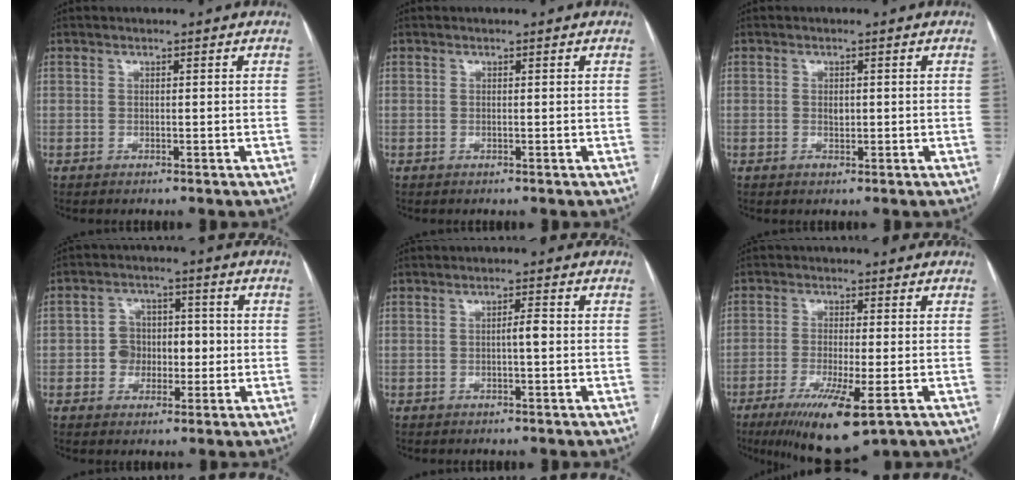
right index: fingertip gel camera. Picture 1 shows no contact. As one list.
[{"total": 0.0}, {"total": 1.3, "force": [-0.1, 0.8, 1.0], "torque": [-0.018, 0.000, 0.000]}, {"total": 6.0, "force": [-0.8, 5.1, 3.1], "torque": [-0.048, 0.027, -0.012]}, {"total": 1.9, "force": [-0.2, 0.2, 1.9], "torque": [-0.031, 0.003, -0.004]}, {"total": 11.0, "force": [-5.6, 1.8, 9.4], "torque": [-0.160, -0.030, -0.087]}]